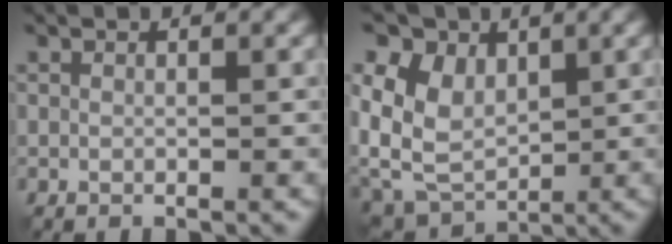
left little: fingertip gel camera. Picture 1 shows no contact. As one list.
[{"total": 8.5, "force": [1.7, 6.5, 5.2], "torque": [-0.119, 0.011, 0.036]}]